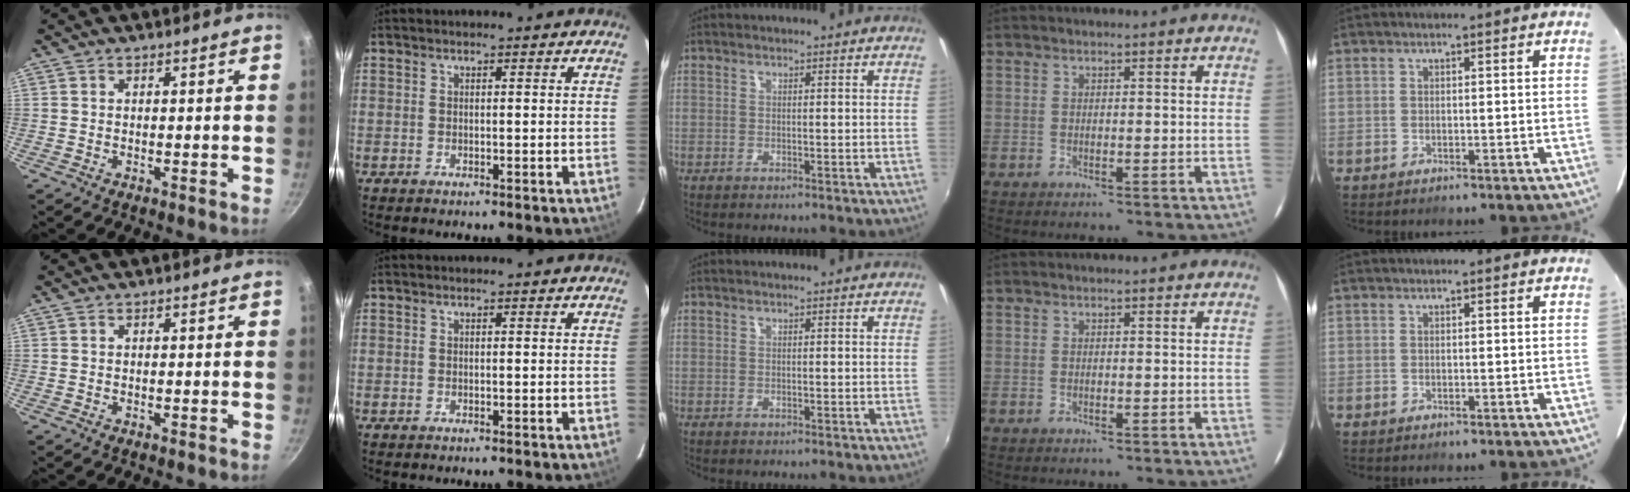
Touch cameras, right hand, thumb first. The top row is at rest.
{}